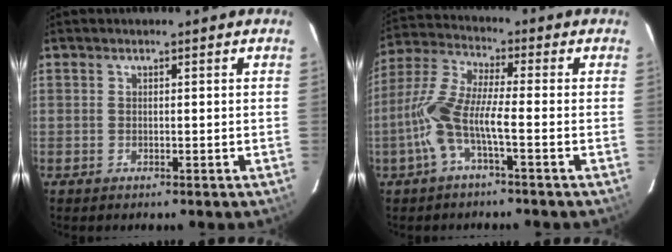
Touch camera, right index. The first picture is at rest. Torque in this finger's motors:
{"motor_torque": [1.12, -0.78, 0.83, 0.21]}